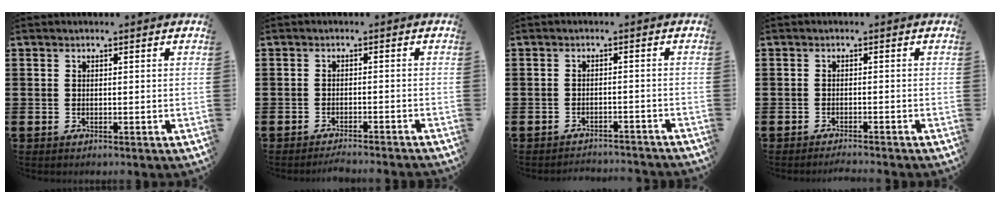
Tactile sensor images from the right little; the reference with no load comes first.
{"total": 1.6, "force": [-1.6, -0.2, 0.3], "torque": [-0.007, 0.003, -0.030]}
{"total": 1.9, "force": [-1.9, -0.1, -0.1], "torque": [-0.005, 0.005, -0.040]}
{"total": 1.0, "force": [-1.0, -0.2, 0.2], "torque": [-0.004, -0.001, -0.019]}